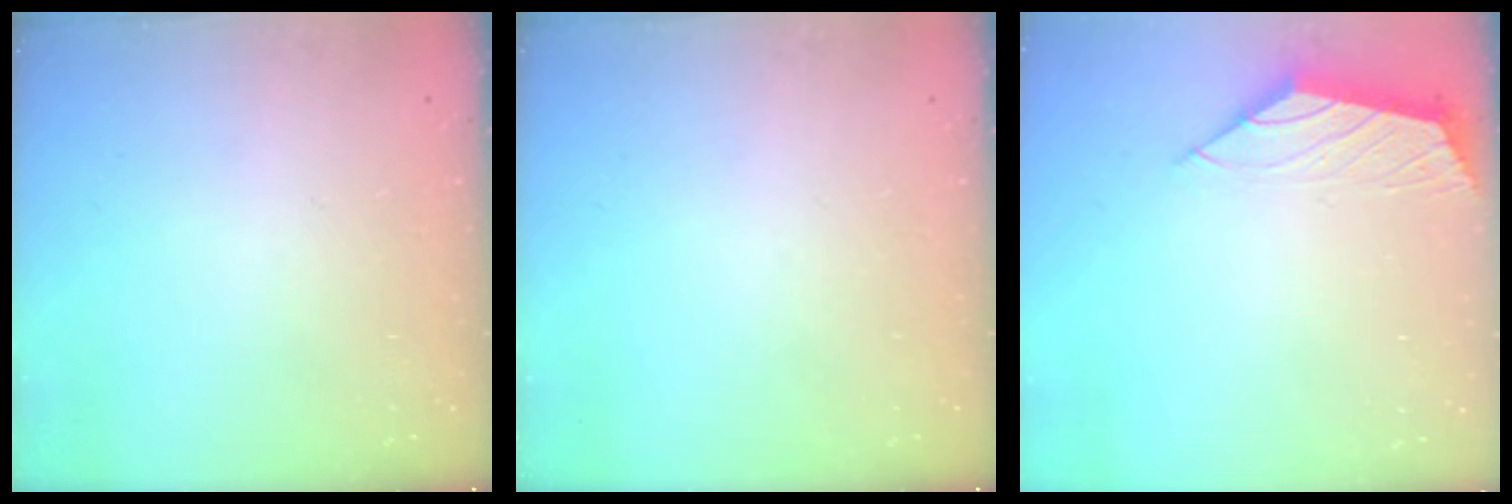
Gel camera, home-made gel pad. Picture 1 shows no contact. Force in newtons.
{"total": 0.0}
{"total": 2.1, "press": 2.0, "slide": 0.5}